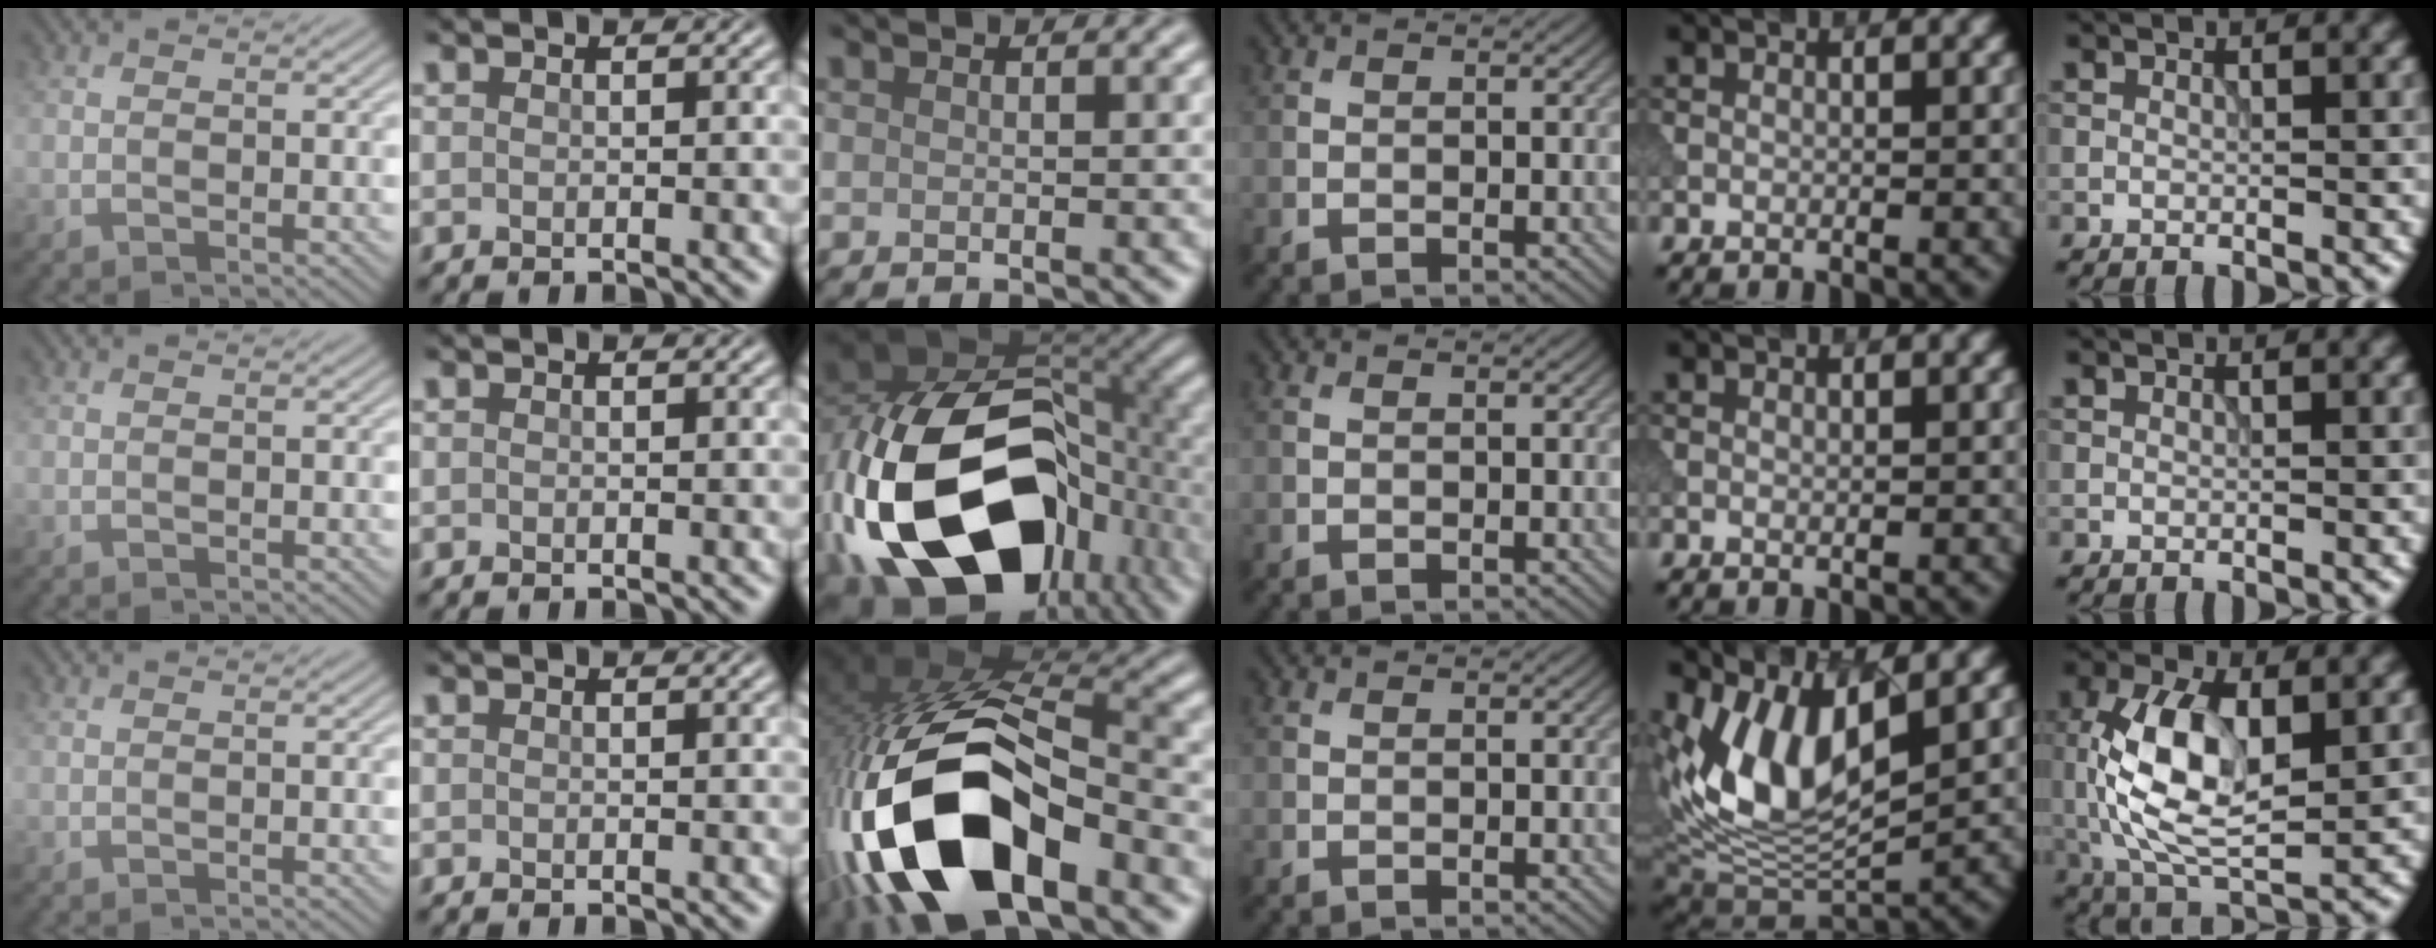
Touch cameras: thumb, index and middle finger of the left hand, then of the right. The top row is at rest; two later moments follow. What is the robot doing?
{"motion": "insert", "object": "power adapter"}